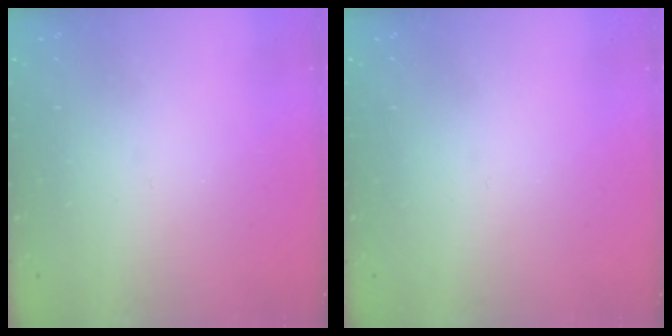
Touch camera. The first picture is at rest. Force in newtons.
{"total": 0.0}